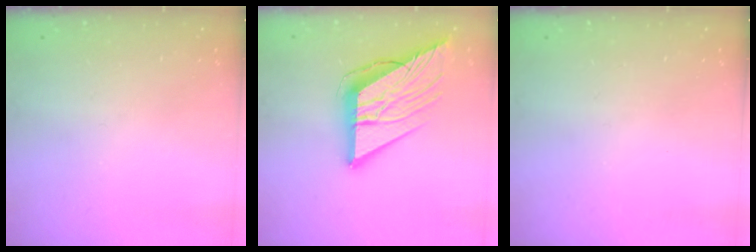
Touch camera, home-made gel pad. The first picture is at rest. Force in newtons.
{"total": 15.2, "press": 15.1, "slide": 1.6}
{"total": 0.0}